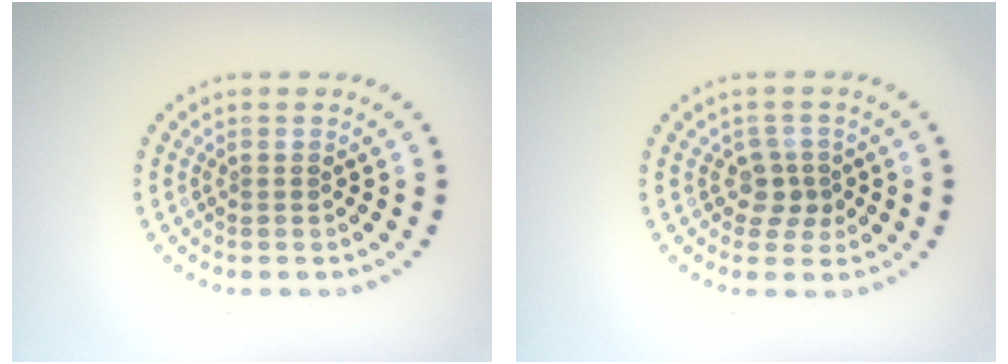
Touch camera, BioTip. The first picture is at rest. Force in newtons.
{"total": 2.0, "press": 1.6, "slide": 1.2}